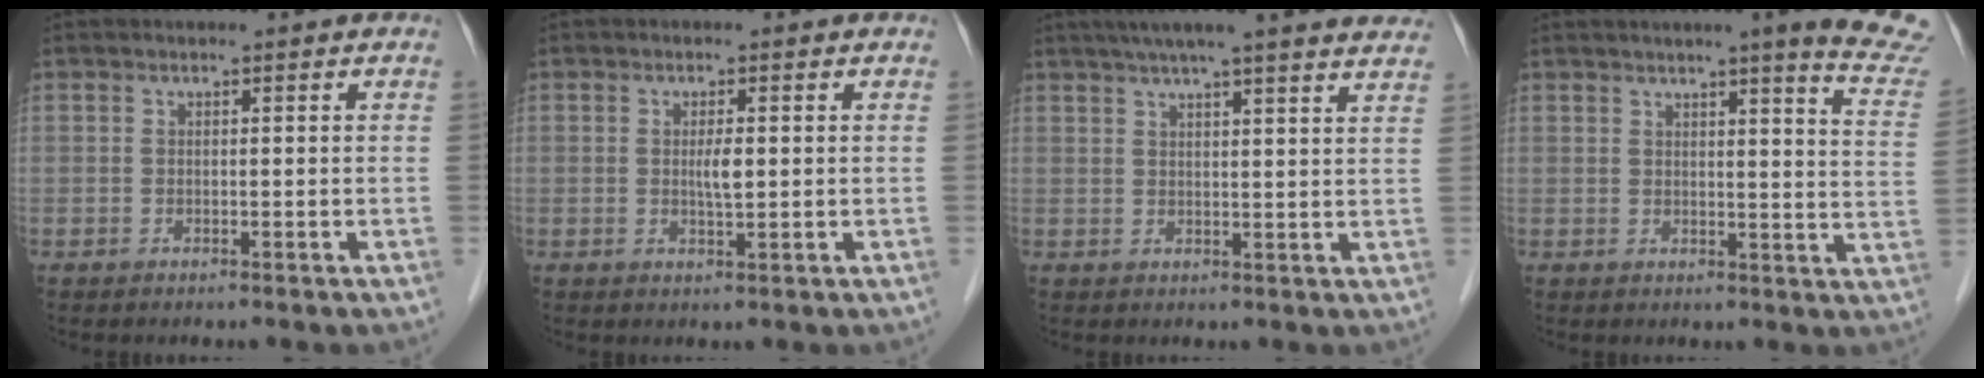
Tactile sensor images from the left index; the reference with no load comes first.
{"total": 2.3, "force": [0.2, 0.4, 2.2], "torque": [-0.041, -0.001, 0.004]}
{"total": 19.6, "force": [17.0, 0.9, 9.8], "torque": [-0.148, 0.022, 0.207]}
{"total": 13.5, "force": [11.7, -0.7, 6.7], "torque": [-0.070, -0.070, 0.111]}